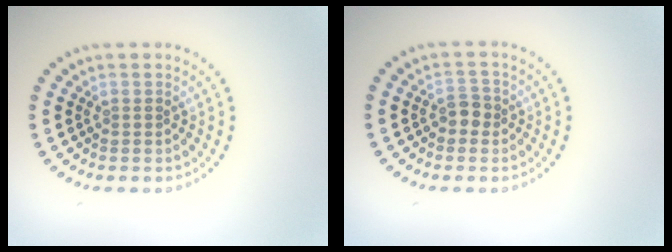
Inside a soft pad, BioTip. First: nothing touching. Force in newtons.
{"total": 1.5, "press": 1.4, "slide": 0.5}